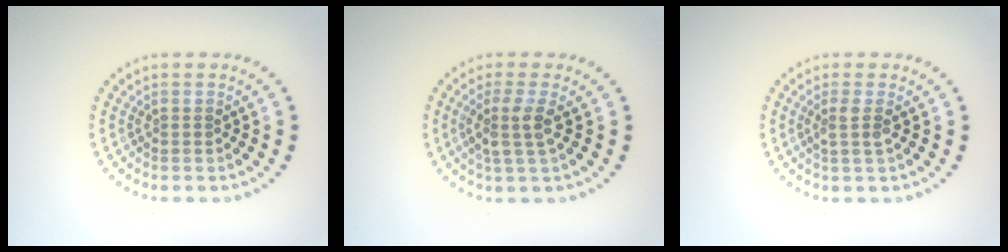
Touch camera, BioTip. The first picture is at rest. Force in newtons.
{"total": 2.4, "press": 1.9, "slide": 1.5}
{"total": 1.5, "press": 1.1, "slide": 1.0}